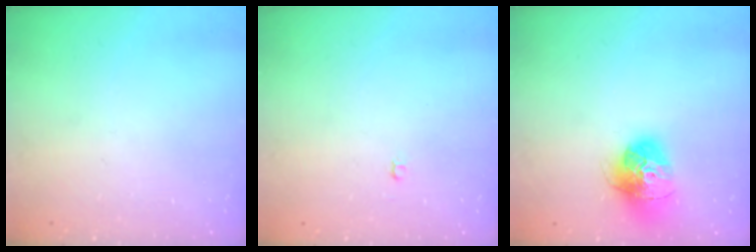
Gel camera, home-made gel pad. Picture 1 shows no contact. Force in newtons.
{"total": 2.2, "press": 2.2, "slide": 0.2}
{"total": 16.0, "press": 16.0, "slide": 1.5}